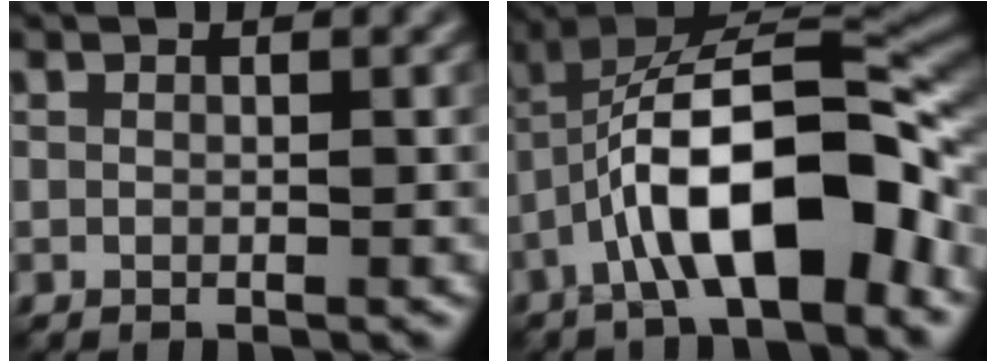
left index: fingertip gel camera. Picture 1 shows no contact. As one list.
[{"total": 12.2, "force": [-4.1, 4.1, 10.7], "torque": [-0.179, 0.013, -0.069]}]